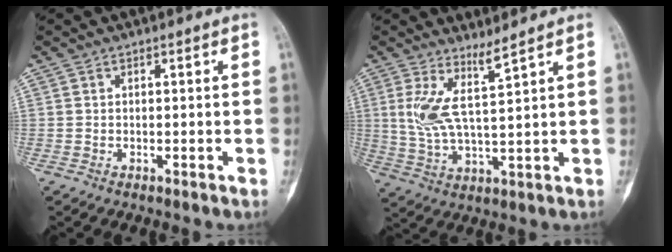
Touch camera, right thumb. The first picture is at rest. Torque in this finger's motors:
{"motor_torque": [0.42, 1.19, 0.23, 0.32, 0.15]}